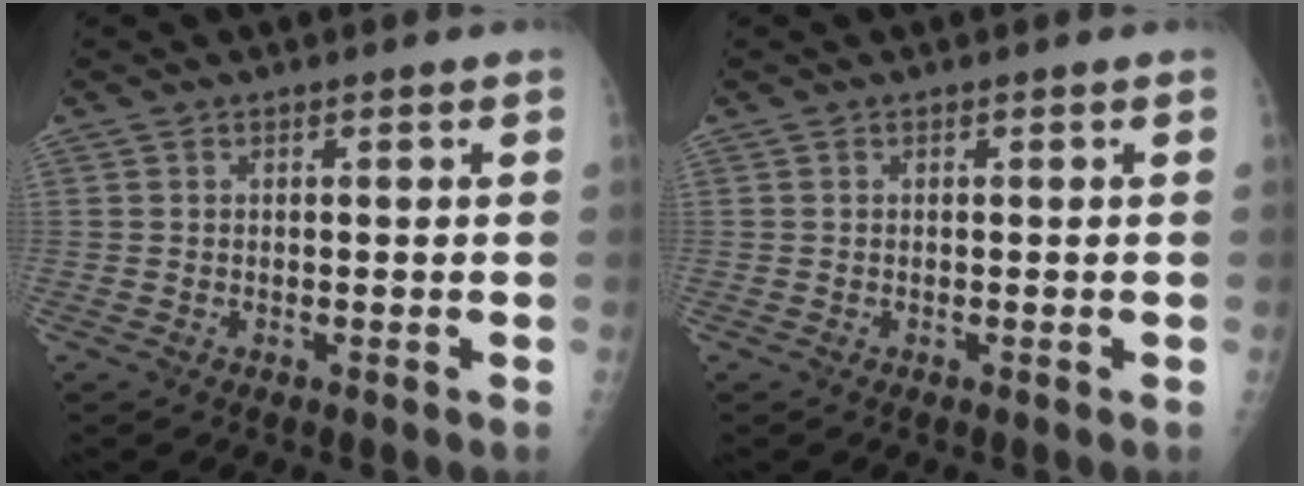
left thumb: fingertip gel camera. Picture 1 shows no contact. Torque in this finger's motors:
{"motor_torque": [-0.03, 0.03, -0.02, 0.01, 0.00]}